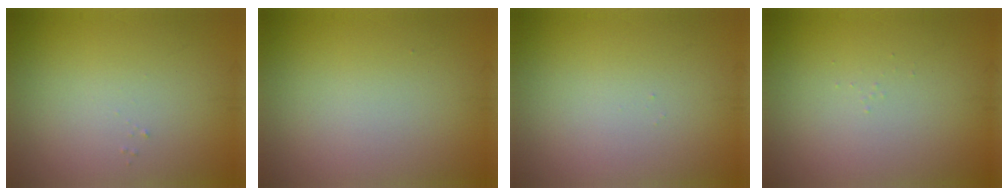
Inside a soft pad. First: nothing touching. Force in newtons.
{"total": 0.0}
{"total": 0.0}
{"total": 0.0}